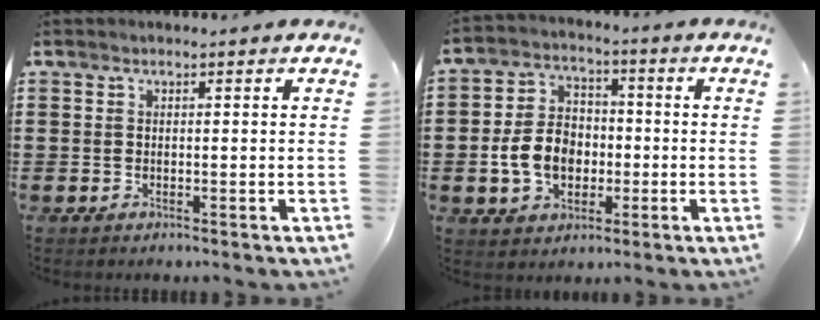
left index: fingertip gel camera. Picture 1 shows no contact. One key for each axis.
{"total": 8.0, "fx": -1.6, "fy": 6.1, "fz": 4.9, "tx": -0.115, "ty": 0.007, "tz": -0.036}